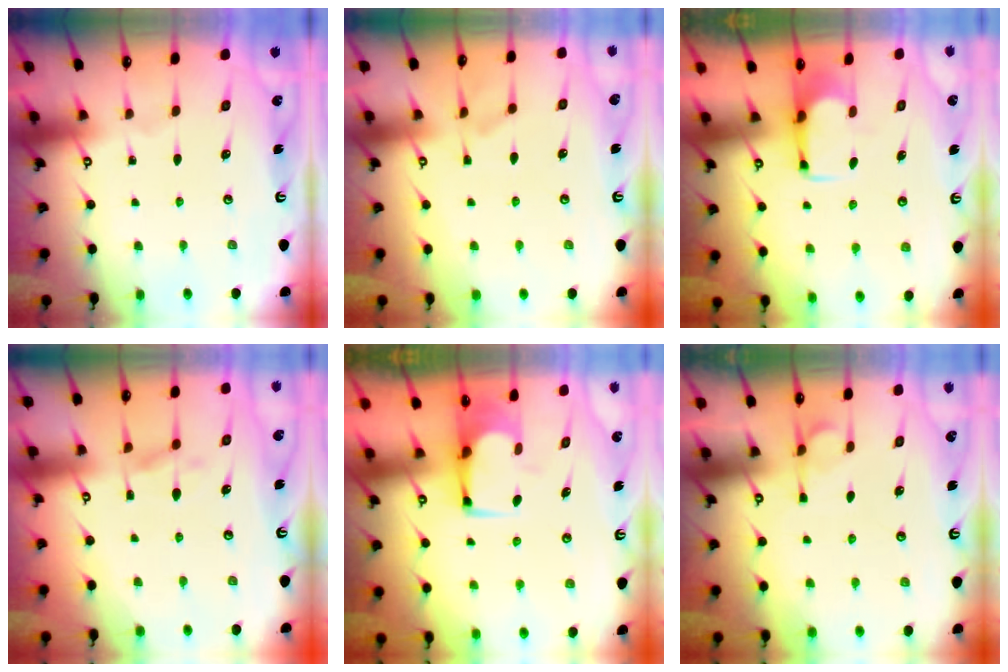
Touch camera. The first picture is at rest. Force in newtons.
{"total": 2.1, "press": 1.9, "slide": 1.0}
{"total": 2.6, "press": 2.5, "slide": 0.9}
{"total": 1.3, "press": 0.1, "slide": 1.3}
{"total": 1.8, "press": 1.7, "slide": 0.3}
{"total": 3.3, "press": 3.0, "slide": 1.3}